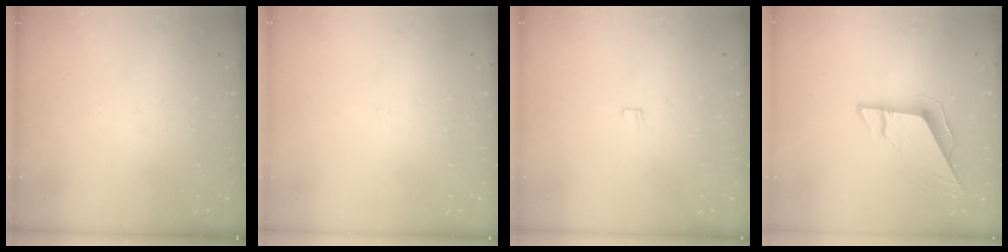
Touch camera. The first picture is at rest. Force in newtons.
{"total": 0.9, "press": 0.9, "slide": 0.0}
{"total": 3.4, "press": 3.3, "slide": 0.3}
{"total": 9.0, "press": 9.0, "slide": 0.4}